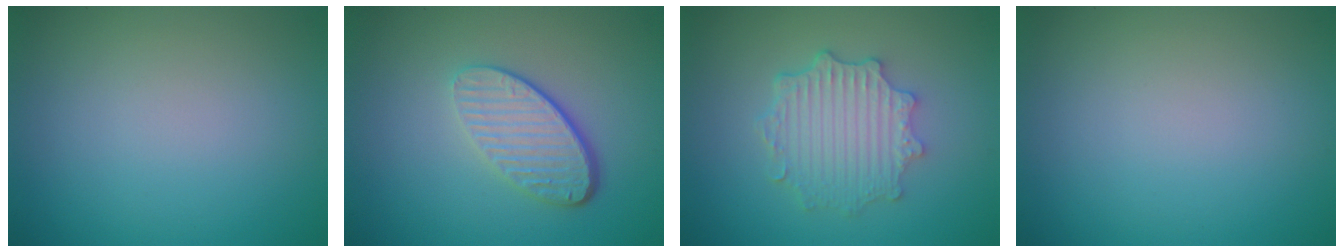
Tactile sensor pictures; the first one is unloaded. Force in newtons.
{"total": 4.5, "press": 3.2, "slide": 3.2}
{"total": 4.6, "press": 3.7, "slide": 2.7}
{"total": 0.0}